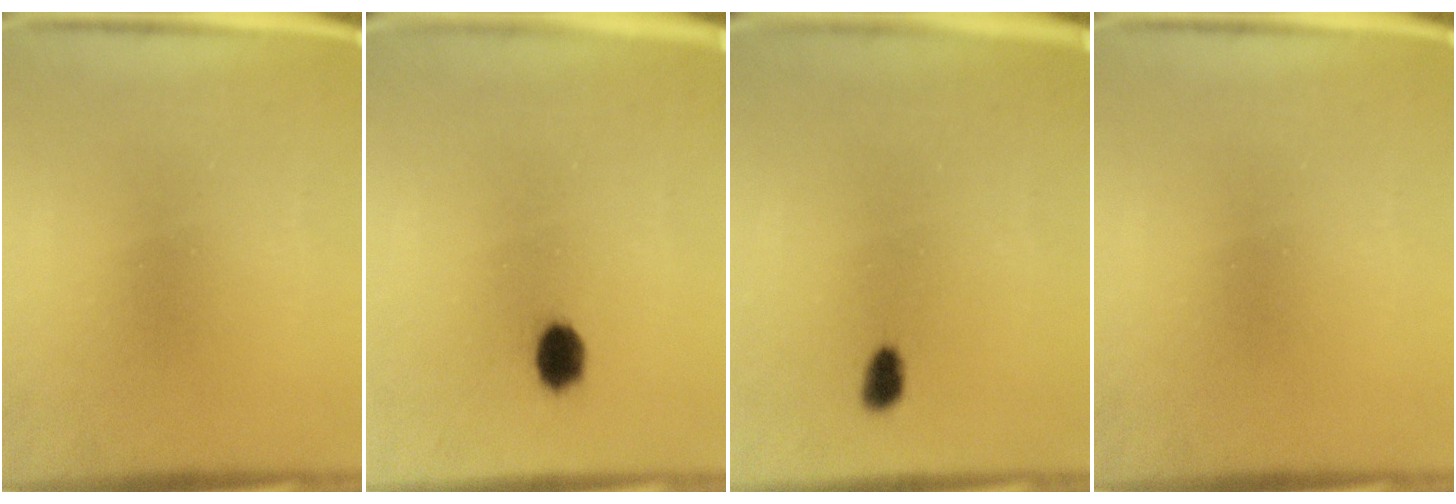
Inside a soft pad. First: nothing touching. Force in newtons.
{"total": 3.9}
{"total": 2.2}
{"total": 0.0}